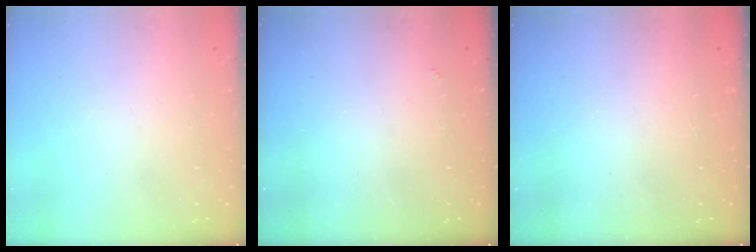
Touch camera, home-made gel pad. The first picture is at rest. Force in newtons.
{"total": 1.9, "press": 1.8, "slide": 0.4}
{"total": 2.1, "press": 2.1, "slide": 0.4}